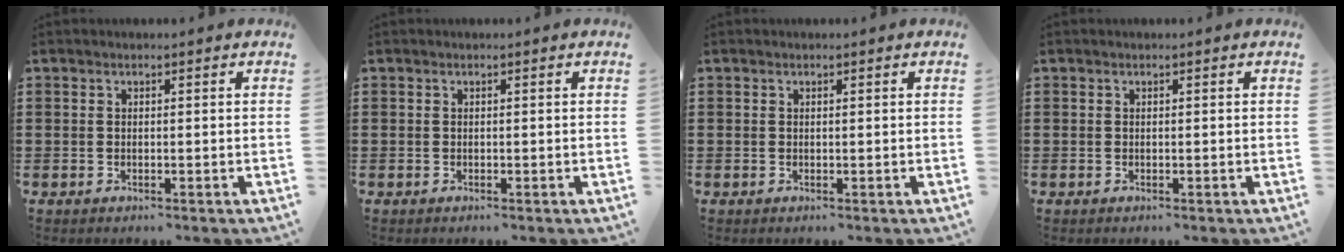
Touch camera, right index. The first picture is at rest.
{"total": 0.0}
{"total": 0.0}
{"total": 0.0}